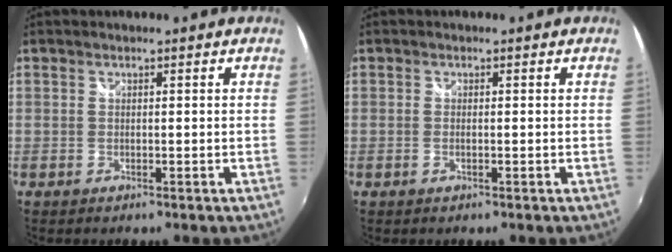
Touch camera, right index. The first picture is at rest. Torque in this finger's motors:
{"motor_torque": [-0.31, 0.21, -0.05, 0.00]}